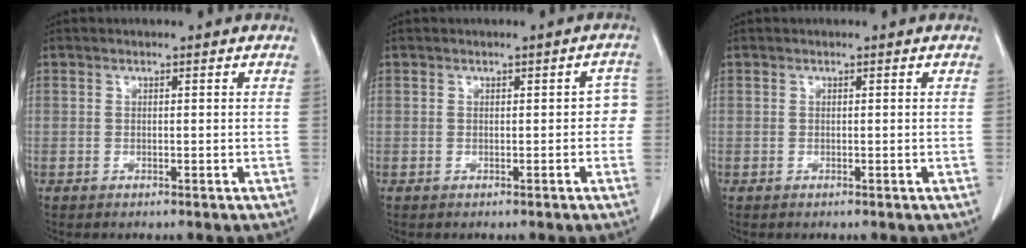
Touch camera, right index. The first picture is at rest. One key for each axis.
{"total": 2.3, "fx": -0.2, "fy": 1.5, "fz": 1.7, "tx": -0.002, "ty": 0.019, "tz": -0.004}
{"total": 0.0}